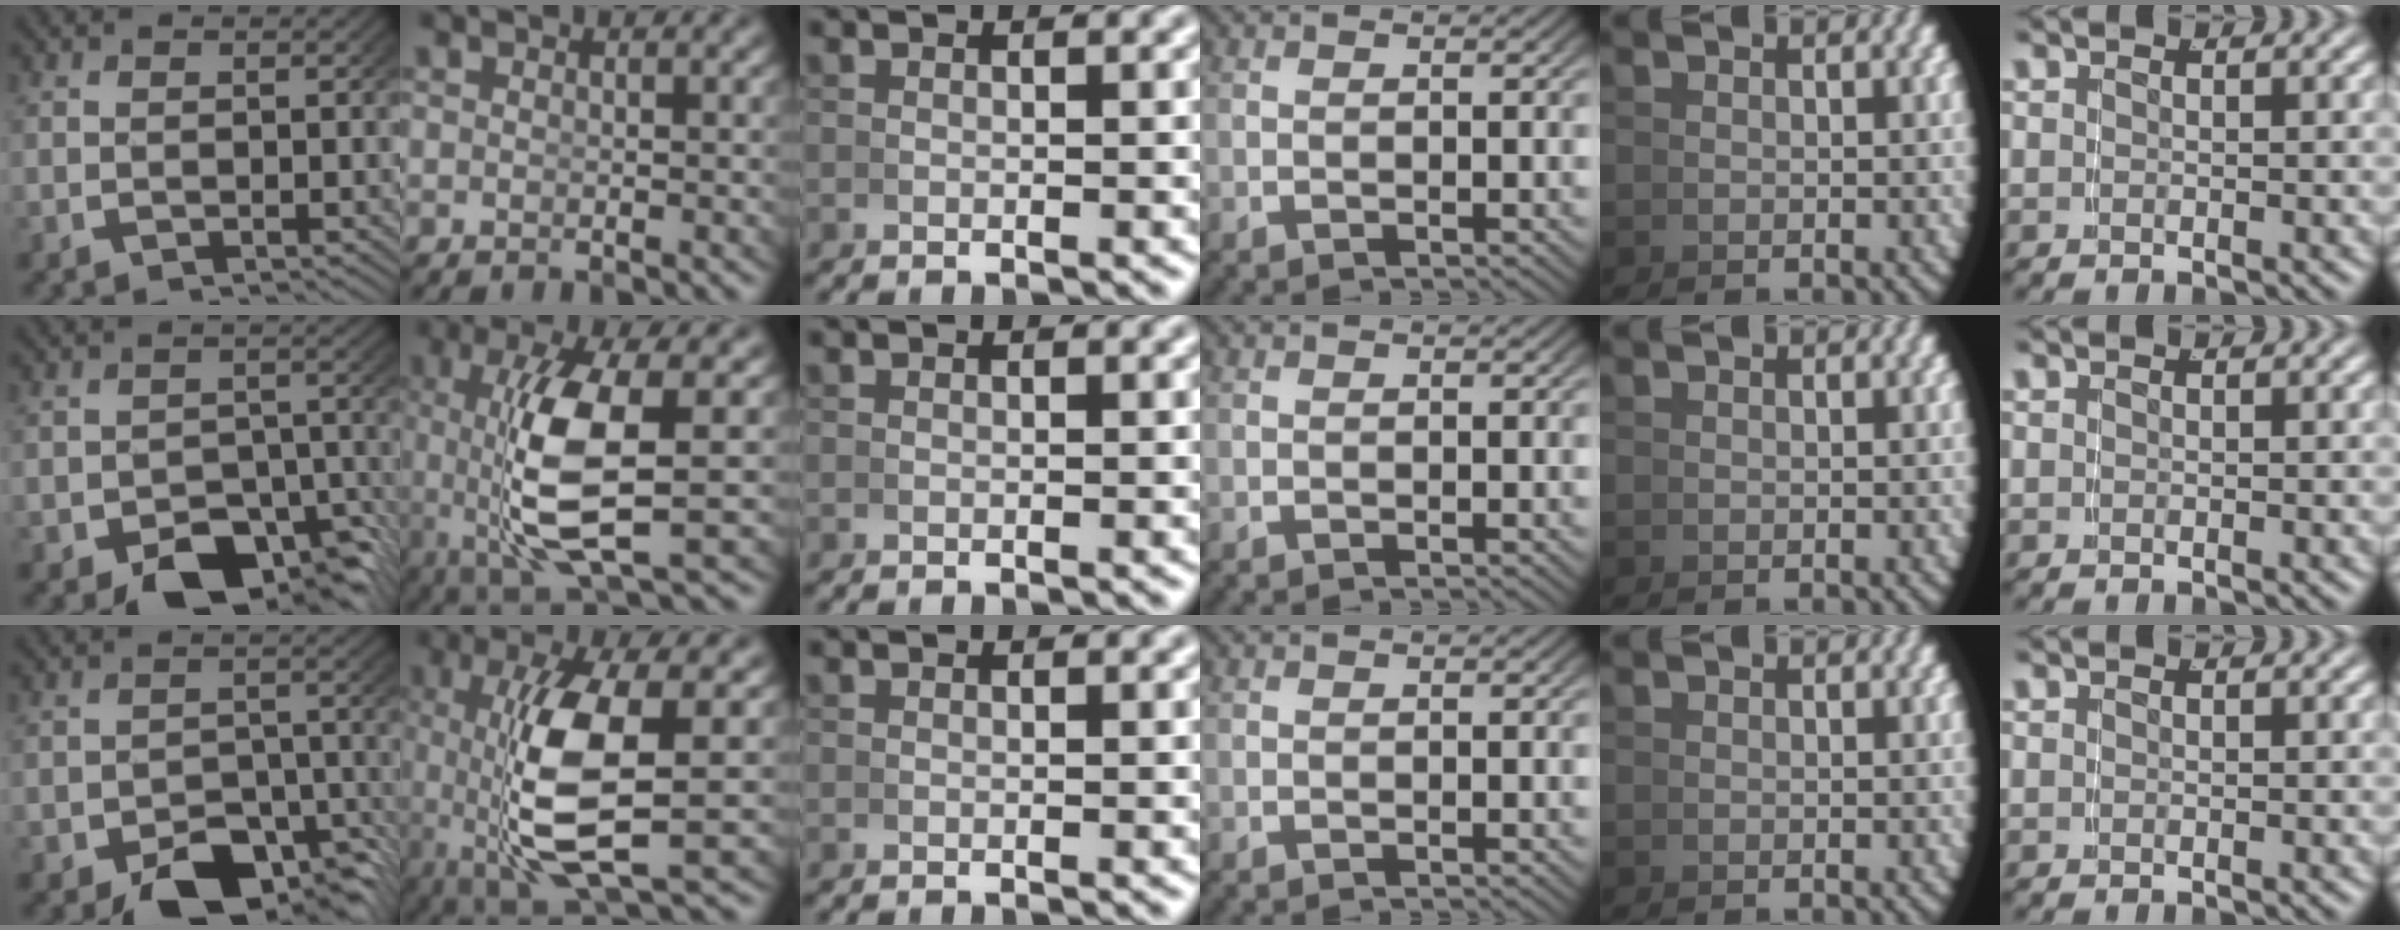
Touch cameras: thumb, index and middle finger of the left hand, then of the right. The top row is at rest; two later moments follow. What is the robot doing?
{"motion": "grasp_and_lifting", "object": "pen"}